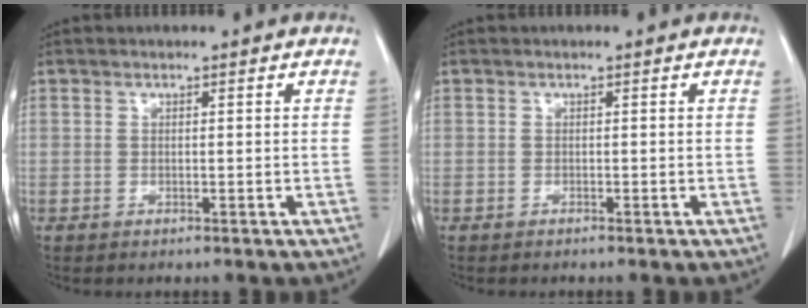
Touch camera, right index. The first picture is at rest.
{"total": 0.0}